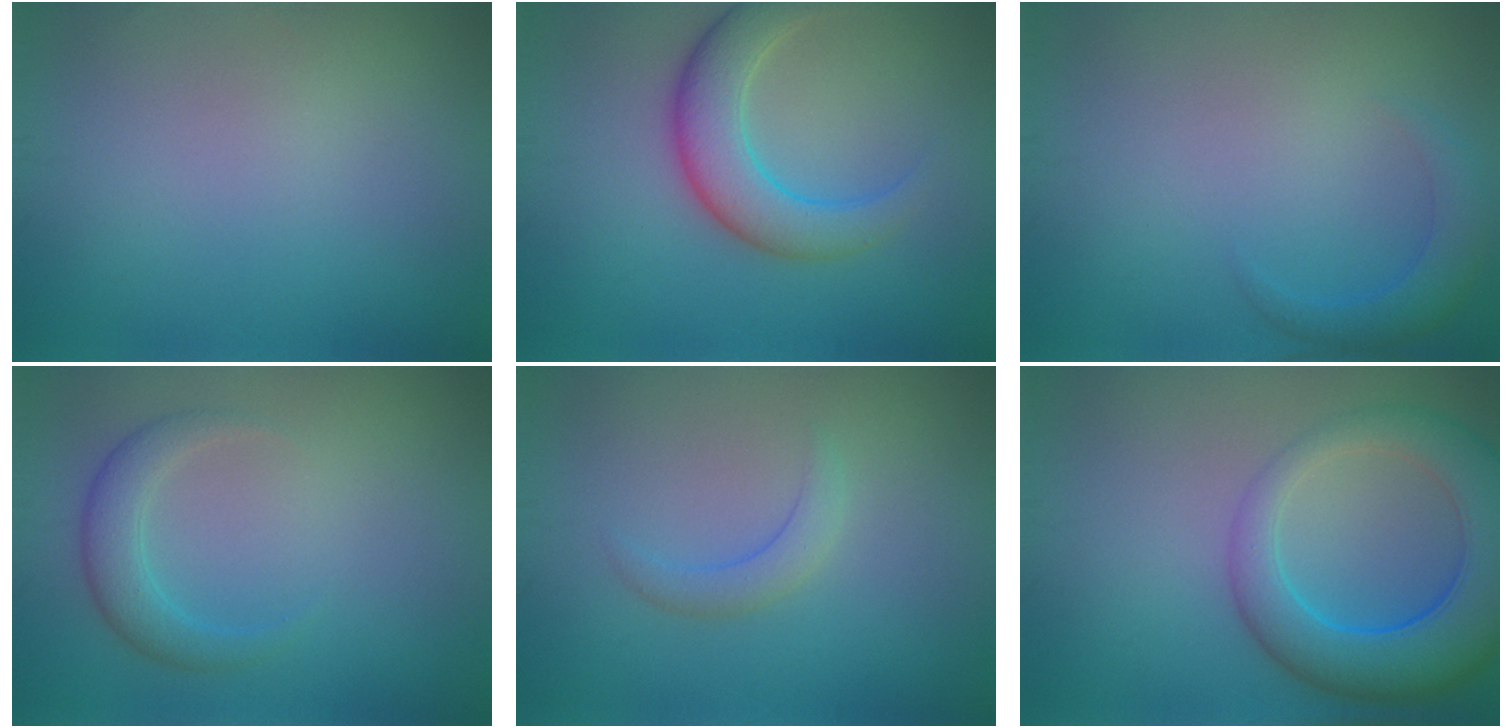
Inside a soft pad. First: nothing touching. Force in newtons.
{"total": 5.2, "press": 5.2, "slide": 0.1}
{"total": 2.4, "press": 2.4, "slide": 0.2}
{"total": 2.5, "press": 2.5, "slide": 0.0}
{"total": 1.7, "press": 1.7, "slide": 0.2}
{"total": 8.1, "press": 8.1, "slide": 0.4}